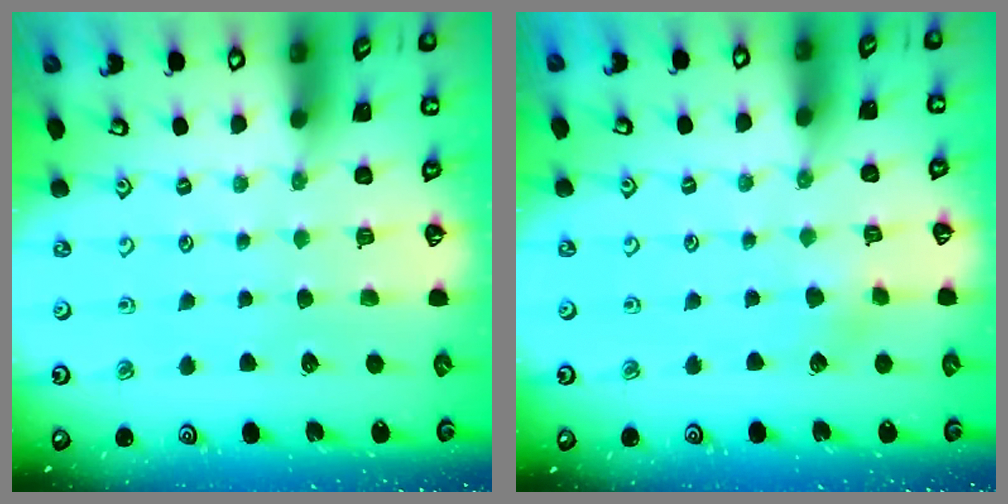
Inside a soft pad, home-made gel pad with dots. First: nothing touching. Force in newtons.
{"total": 3.4, "press": 3.4, "slide": 0.3}